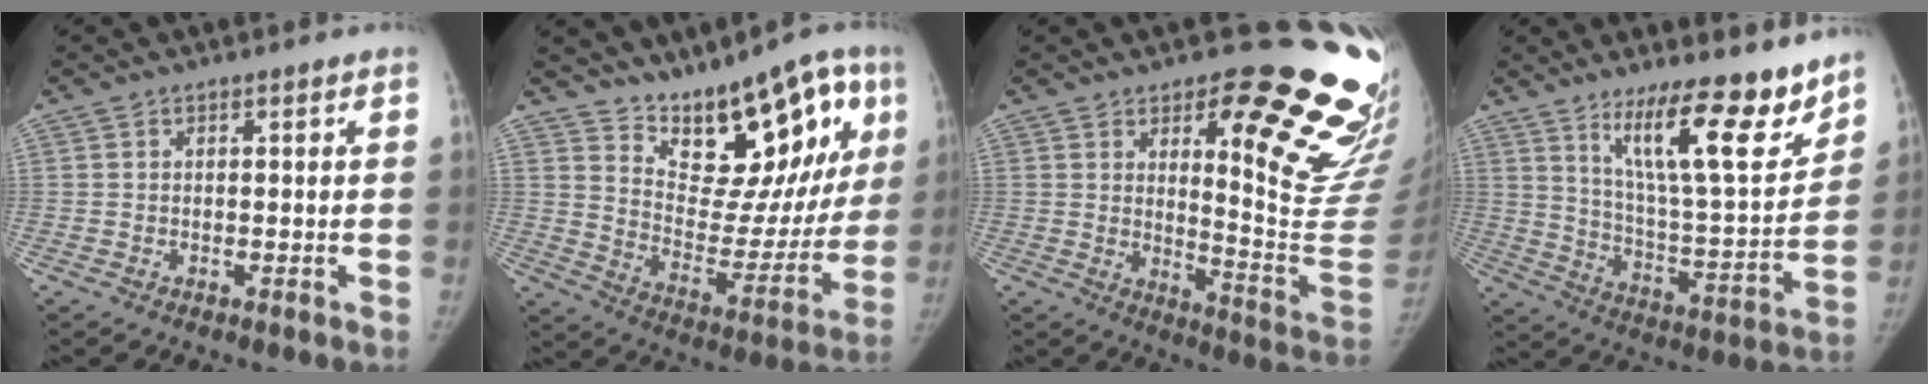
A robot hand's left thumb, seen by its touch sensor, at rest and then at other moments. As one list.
[{"total": 20.2, "force": [12.0, 9.0, 13.6], "torque": [-0.125, -0.064, 0.191]}, {"total": 26.0, "force": [12.5, 7.8, 21.4], "torque": [-0.186, -0.075, 0.177]}, {"total": 18.9, "force": [12.9, 4.3, 13.1], "torque": [-0.171, -0.089, 0.218]}]